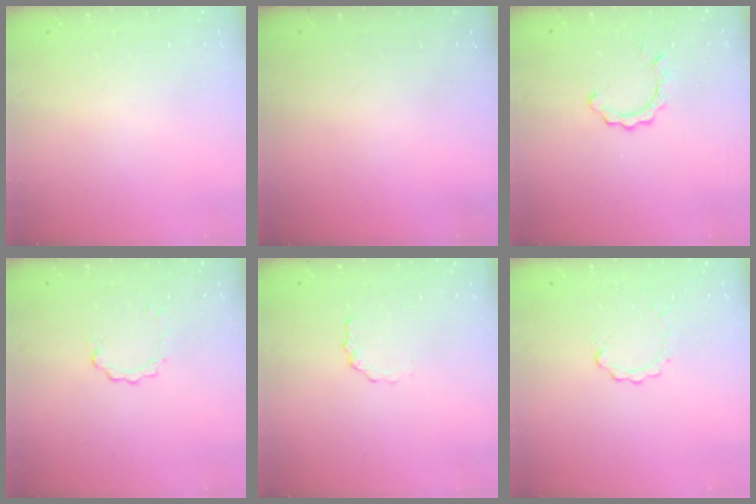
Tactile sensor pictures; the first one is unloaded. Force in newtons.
{"total": 0.0}
{"total": 2.8, "press": 2.8, "slide": 0.2}
{"total": 0.8, "press": 0.8, "slide": 0.1}
{"total": 1.8, "press": 1.8, "slide": 0.3}
{"total": 0.7, "press": 0.7, "slide": 0.1}